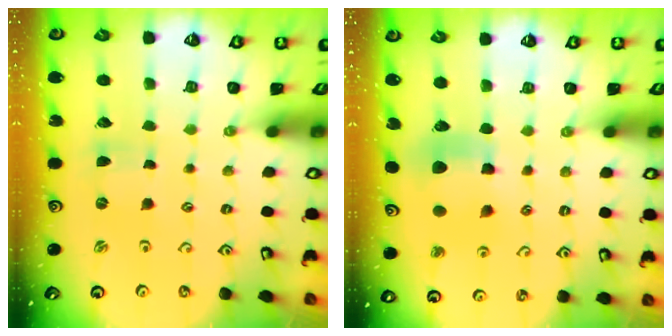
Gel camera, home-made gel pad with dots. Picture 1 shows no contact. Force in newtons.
{"total": 8.3, "press": 8.2, "slide": 1.1}